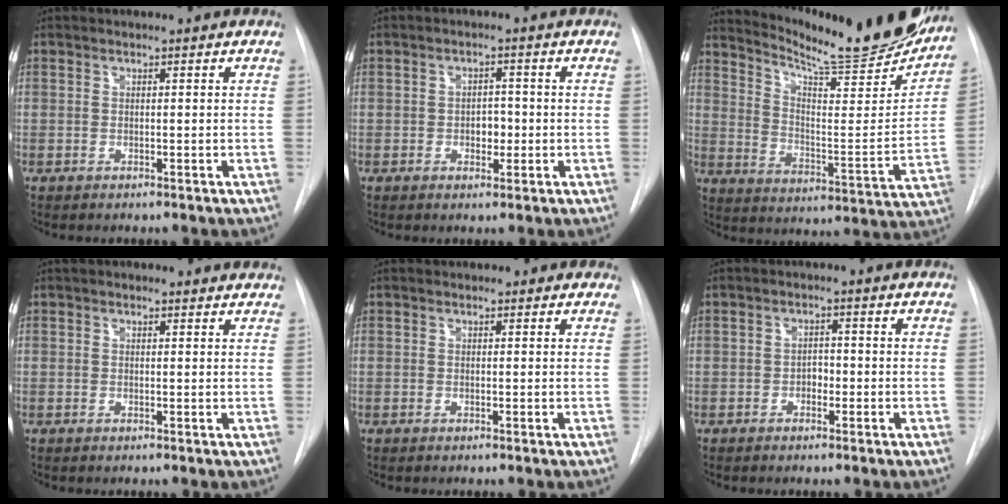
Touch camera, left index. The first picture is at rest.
{"total": 2.8, "force": [-1.4, 1.6, 1.8], "torque": [-0.020, -0.002, -0.018]}
{"total": 24.0, "force": [21.2, 2.9, 10.8], "torque": [-0.166, -0.081, 0.282]}
{"total": 2.8, "force": [2.4, 1.3, 0.8], "torque": [-0.003, 0.011, 0.016]}
{"total": 0.6, "force": [-0.2, 0.5, -0.1], "torque": [0.008, -0.006, -0.012]}
{"total": 2.0, "force": [-1.5, 1.0, 0.9], "torque": [-0.009, 0.000, -0.024]}